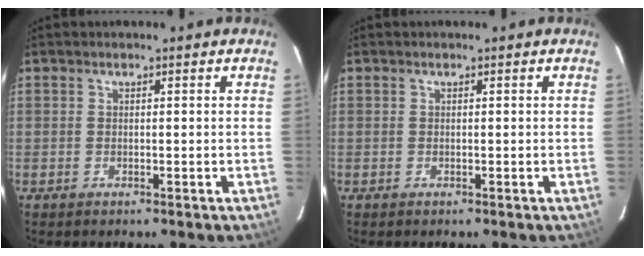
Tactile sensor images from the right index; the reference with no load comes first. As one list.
[{"total": 0.0}]